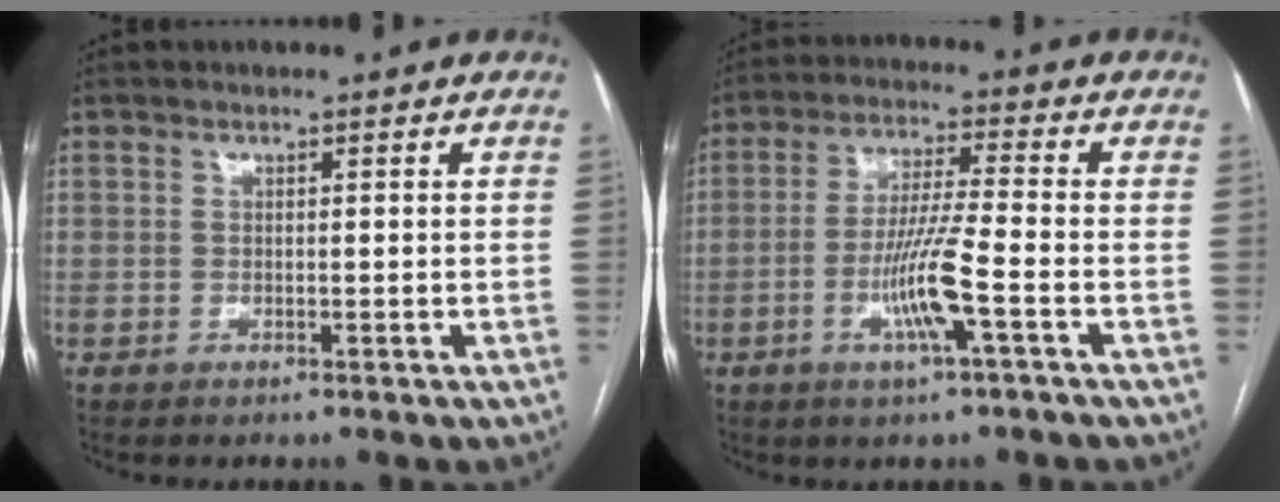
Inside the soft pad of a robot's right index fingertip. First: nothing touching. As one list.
[{"total": 8.8, "force": [-3.0, -0.2, 8.3], "torque": [-0.161, -0.006, -0.057]}]